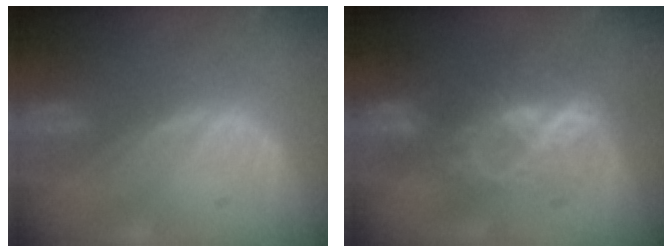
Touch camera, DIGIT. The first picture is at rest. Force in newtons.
{"total": 6.3, "press": 5.8, "slide": 2.6}